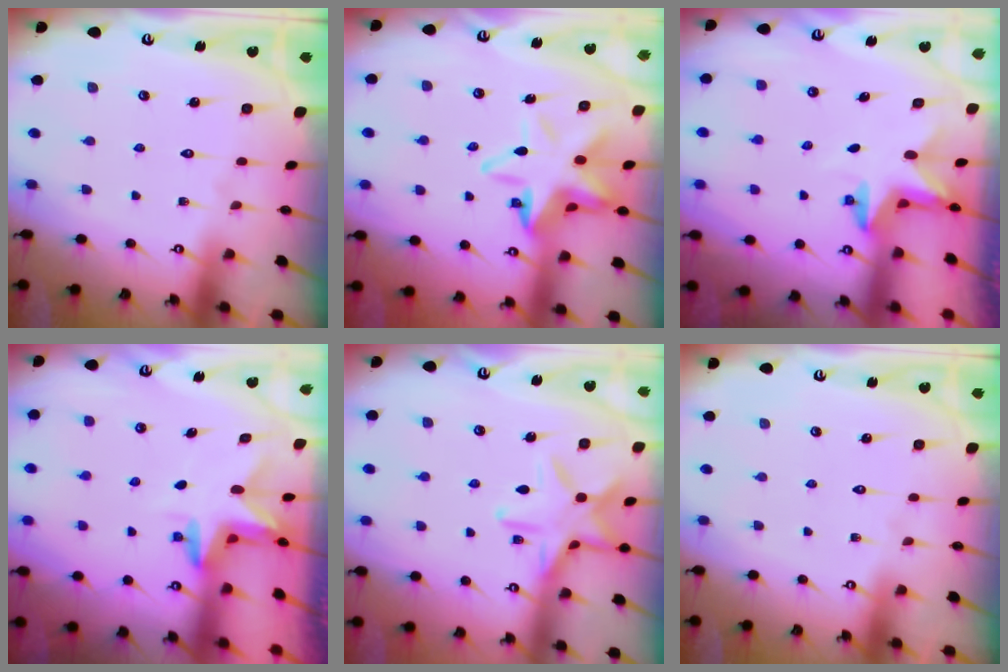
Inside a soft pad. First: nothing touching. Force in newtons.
{"total": 12.9, "press": 12.5, "slide": 3.1}
{"total": 2.4, "press": 2.3, "slide": 0.4}
{"total": 2.7, "press": 2.7, "slide": 0.1}
{"total": 13.7, "press": 13.6, "slide": 1.0}
{"total": 0.0}